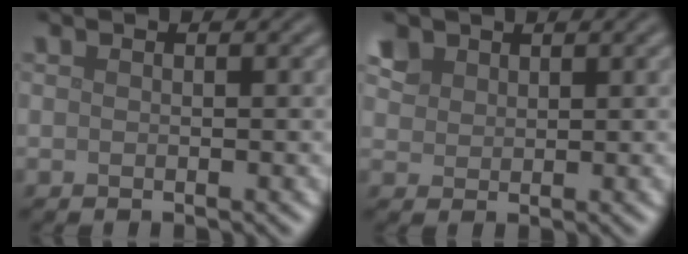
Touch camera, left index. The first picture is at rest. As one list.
[{"total": 2.3, "force": [1.5, 1.6, 0.6], "torque": [-0.025, 0.002, 0.036]}]